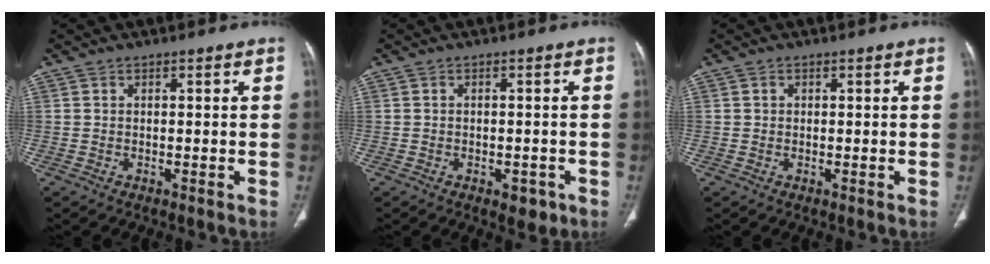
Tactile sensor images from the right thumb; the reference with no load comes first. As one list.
[{"total": 3.3, "force": [-1.5, 2.0, 2.1], "torque": [-0.013, 0.004, -0.013]}, {"total": 0.8, "force": [0.2, 0.7, 0.2], "torque": [0.001, 0.002, 0.003]}]